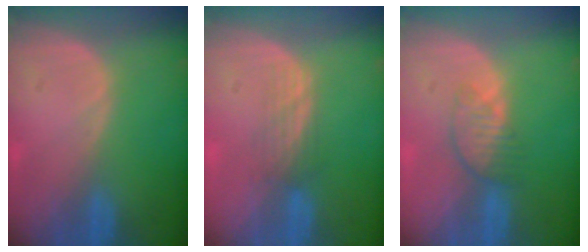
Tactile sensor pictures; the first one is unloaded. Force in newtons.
{"total": 2.9, "press": 2.6, "slide": 1.3}
{"total": 3.9, "press": 3.4, "slide": 1.8}